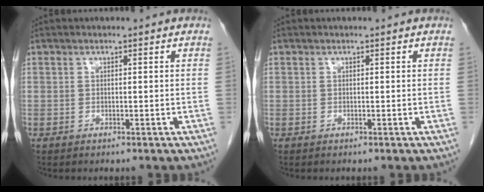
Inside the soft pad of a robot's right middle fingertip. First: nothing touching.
{"total": 0.0}